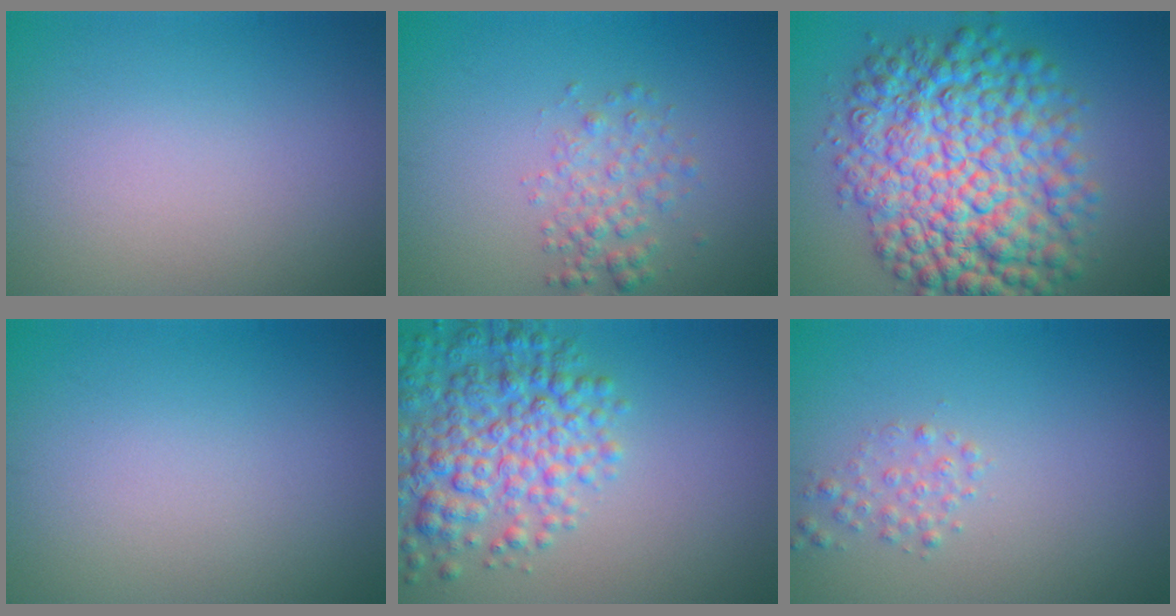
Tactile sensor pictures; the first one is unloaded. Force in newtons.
{"total": 2.4, "press": 2.4, "slide": 0.1}
{"total": 12.0, "press": 12.0, "slide": 0.1}
{"total": 0.0}
{"total": 6.6, "press": 6.6, "slide": 0.2}
{"total": 1.2, "press": 1.2, "slide": 0.0}